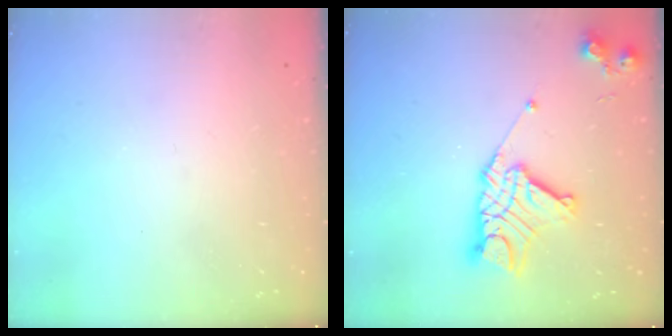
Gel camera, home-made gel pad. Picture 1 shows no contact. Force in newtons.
{"total": 15.0, "press": 14.9, "slide": 1.3}